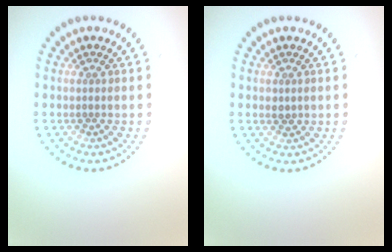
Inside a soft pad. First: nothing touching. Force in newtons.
{"total": 0.7, "press": 0.7, "slide": 0.3}